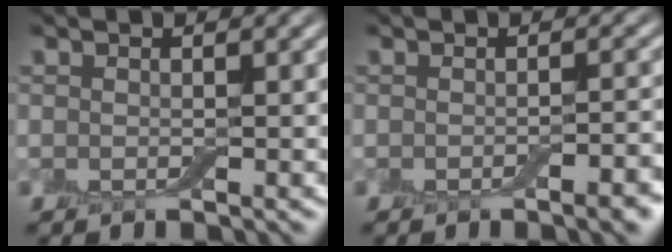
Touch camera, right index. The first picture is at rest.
{"total": 3.0, "force": [-1.4, 0.8, 2.5], "torque": [-0.029, 0.001, -0.020]}